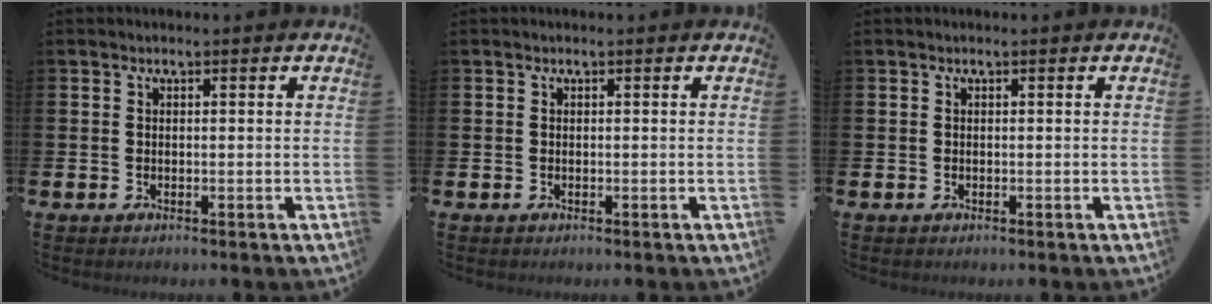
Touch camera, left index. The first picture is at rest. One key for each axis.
{"total": 0.0}
{"total": 0.0}